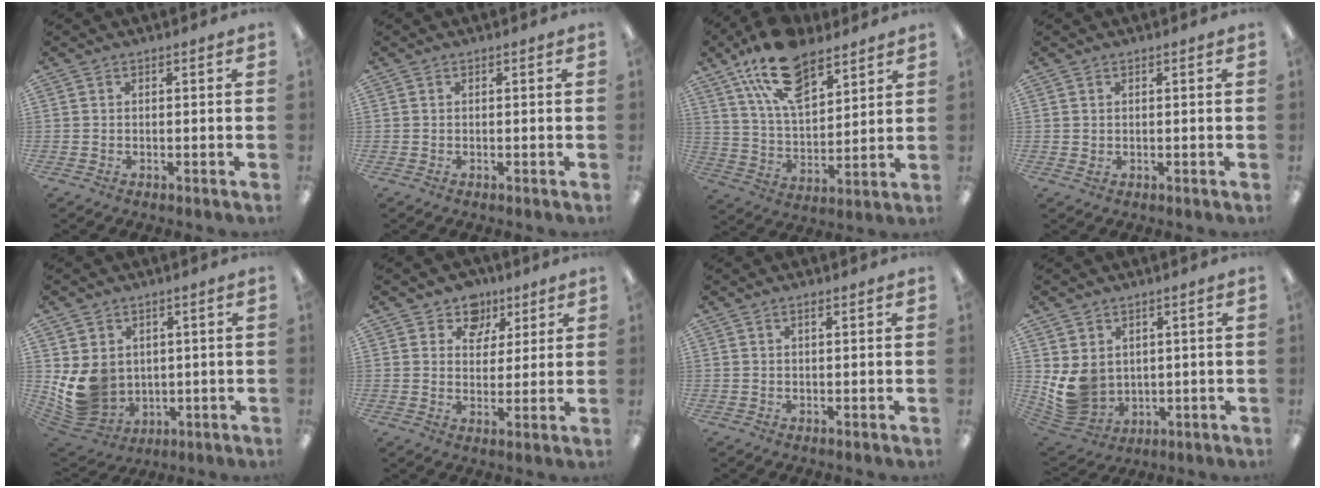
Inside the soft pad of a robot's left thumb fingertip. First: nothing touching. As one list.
[{"total": 0.0}, {"total": 17.4, "force": [11.5, 8.4, 10.0], "torque": [-0.178, -0.047, 0.205]}, {"total": 0.8, "force": [0.5, 0.5, 0.3], "torque": [-0.005, 0.003, 0.008]}, {"total": 10.8, "force": [1.4, 9.7, 4.5], "torque": [-0.115, -0.016, 0.034]}, {"total": 7.6, "force": [4.8, 5.7, 1.5], "torque": [-0.021, -0.030, 0.087]}, {"total": 0.9, "force": [0.6, 0.3, 0.6], "torque": [-0.005, -0.001, 0.009]}, {"total": 9.1, "force": [1.9, 7.9, 4.0], "torque": [-0.106, -0.016, 0.042]}]